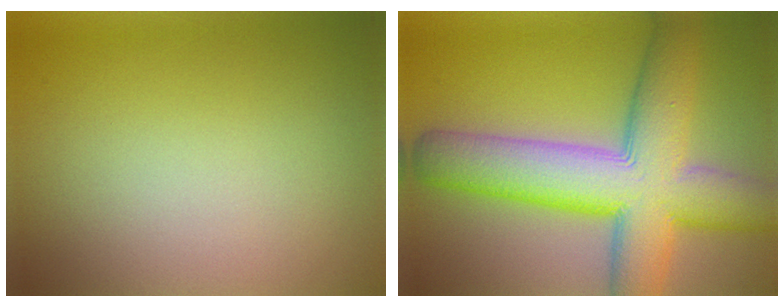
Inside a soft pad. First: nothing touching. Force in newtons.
{"total": 12.6, "press": 12.6, "slide": 0.6}